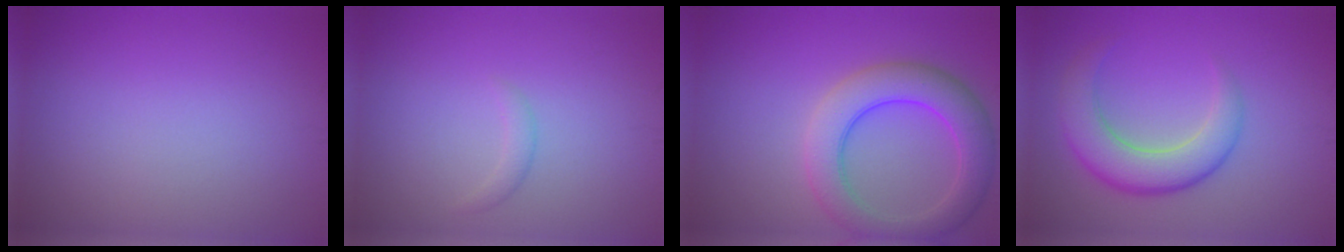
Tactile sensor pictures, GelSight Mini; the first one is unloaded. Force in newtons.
{"total": 1.0, "press": 1.0, "slide": 0.1}
{"total": 6.3, "press": 6.3, "slide": 0.4}
{"total": 5.5, "press": 5.5, "slide": 0.5}